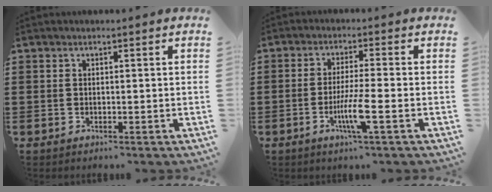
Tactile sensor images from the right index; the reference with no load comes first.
{"total": 5.8, "force": [-2.0, -0.1, 5.5], "torque": [-0.112, -0.021, -0.040]}